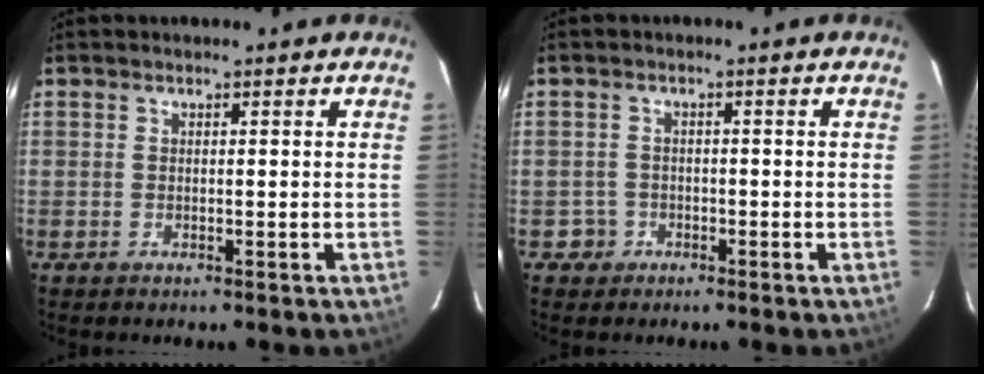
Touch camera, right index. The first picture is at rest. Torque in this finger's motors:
{"motor_torque": [-0.32, 0.02, -0.25, -0.21]}